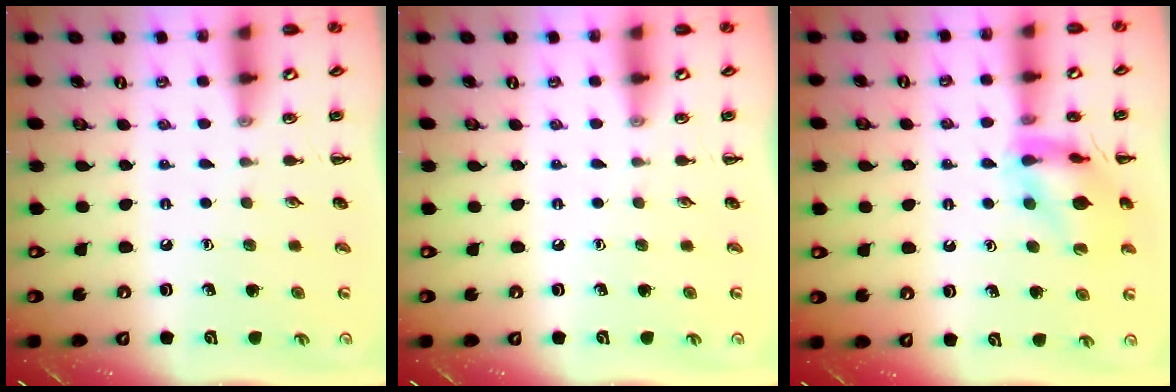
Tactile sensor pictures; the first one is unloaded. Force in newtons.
{"total": 0.0}
{"total": 14.9, "press": 14.8, "slide": 1.6}